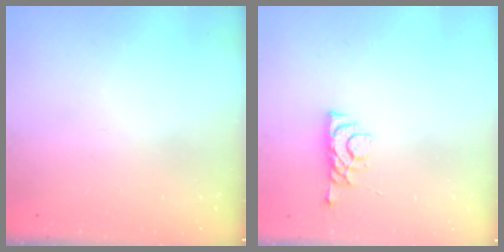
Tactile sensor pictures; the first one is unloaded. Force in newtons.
{"total": 4.2, "press": 4.2, "slide": 0.7}